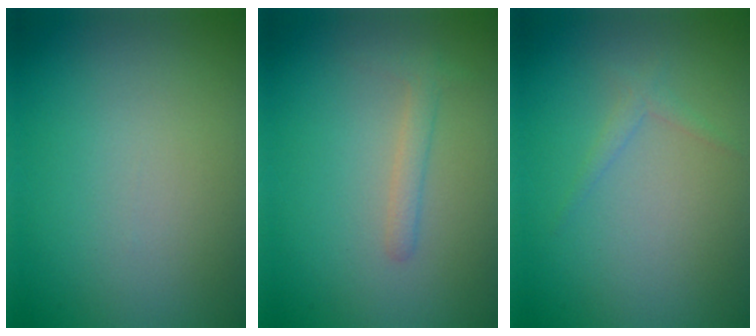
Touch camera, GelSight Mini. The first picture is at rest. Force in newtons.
{"total": 1.4, "press": 1.4, "slide": 0.0}
{"total": 1.0, "press": 1.0, "slide": 0.1}